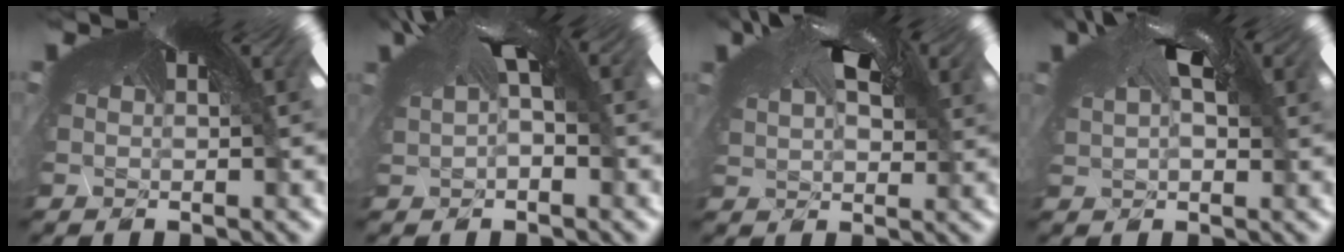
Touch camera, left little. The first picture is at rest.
{"total": 1.6, "force": [-0.8, 0.1, 1.4], "torque": [-0.054, -0.012, 0.002]}
{"total": 2.6, "force": [0.9, 2.3, 1.1], "torque": [-0.039, -0.001, 0.031]}
{"total": 1.9, "force": [0.3, 1.6, 0.9], "torque": [-0.036, -0.004, 0.023]}